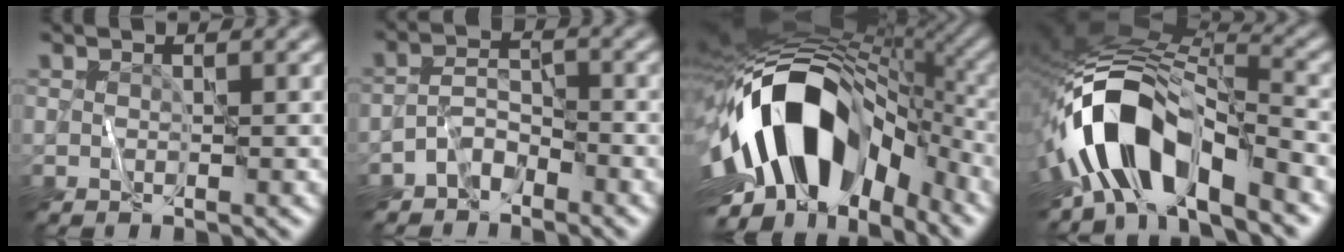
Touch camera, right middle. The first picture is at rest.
{"total": 2.6, "force": [-2.0, 1.3, 1.0], "torque": [-0.013, 0.007, -0.046]}
{"total": 16.6, "force": [-3.3, 9.4, 13.2], "torque": [-0.227, 0.012, -0.067]}
{"total": 11.0, "force": [-5.4, 4.7, 8.4], "torque": [-0.145, 0.009, -0.104]}